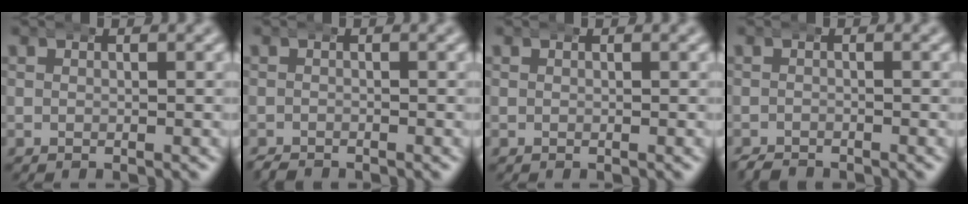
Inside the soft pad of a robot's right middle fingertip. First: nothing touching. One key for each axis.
{"total": 0.9, "fx": -0.9, "fy": 0.2, "fz": -0.1, "tx": -0.003, "ty": -0.009, "tz": -0.015}
{"total": 0.0}
{"total": 1.2, "fx": -1.2, "fy": 0.3, "fz": -0.1, "tx": -0.004, "ty": -0.011, "tz": -0.019}